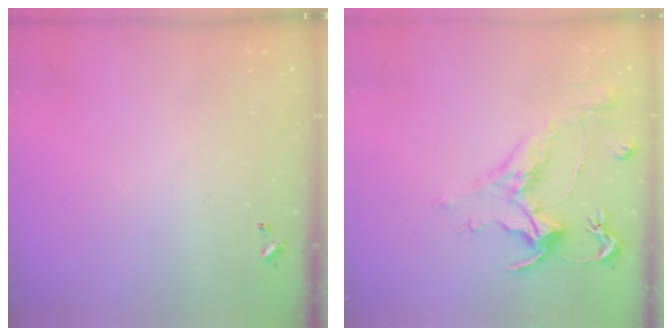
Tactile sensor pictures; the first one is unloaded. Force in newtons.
{"total": 1.6, "press": 0.8, "slide": 1.5}